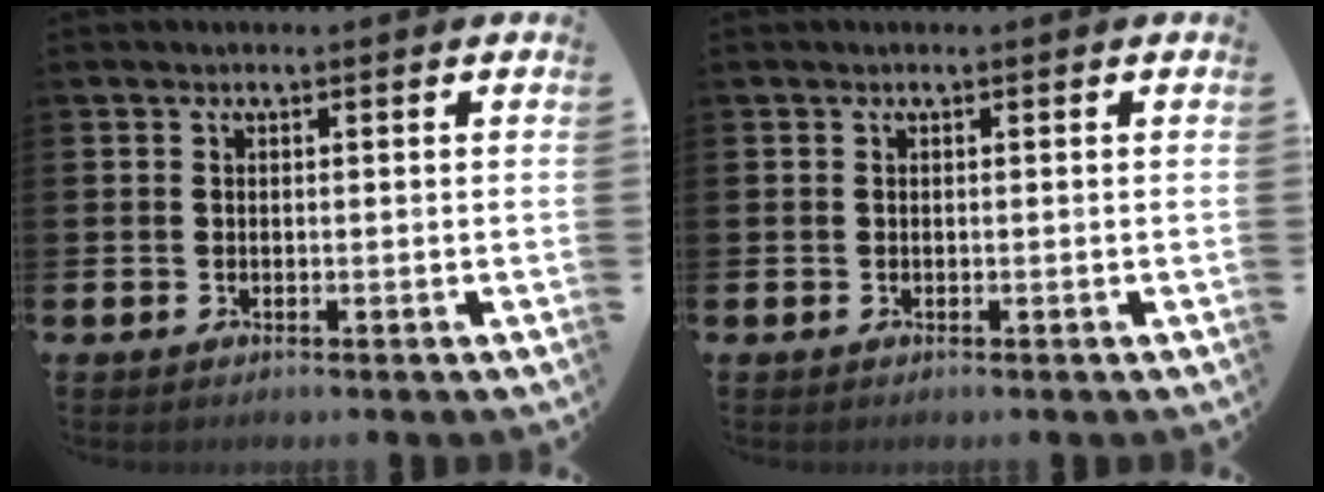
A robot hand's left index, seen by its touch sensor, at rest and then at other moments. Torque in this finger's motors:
{"motor_torque": [-0.06, 0.06, 0.00, 0.00]}